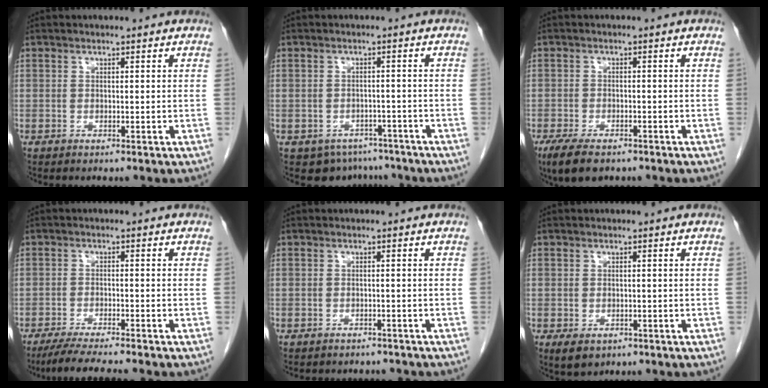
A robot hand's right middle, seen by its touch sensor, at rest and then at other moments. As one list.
[{"total": 6.1, "force": [-4.7, 3.8, 0.5], "torque": [0.007, 0.009, -0.060]}, {"total": 6.6, "force": [-4.7, 2.4, 3.9], "torque": [-0.072, -0.012, -0.075]}, {"total": 7.6, "force": [-6.5, -0.5, 3.8], "torque": [-0.055, -0.022, -0.107]}, {"total": 5.8, "force": [-5.4, 1.8, 1.0], "torque": [-0.016, 0.000, -0.062]}, {"total": 3.1, "force": [-1.7, 1.9, 1.7], "torque": [-0.027, -0.004, -0.017]}]